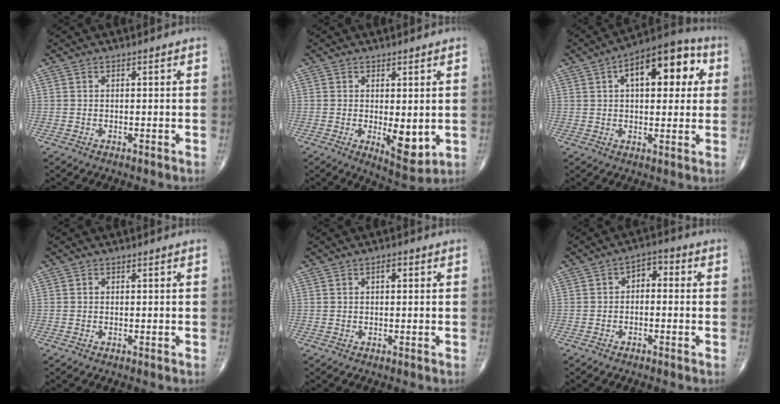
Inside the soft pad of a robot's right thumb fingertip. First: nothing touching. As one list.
[{"total": 6.6, "force": [-0.6, 2.7, 6.0], "torque": [-0.076, -0.019, 0.001]}, {"total": 15.9, "force": [4.7, 7.8, 13.0], "torque": [-0.146, 0.022, 0.061]}, {"total": 0.0}, {"total": 1.6, "force": [0.5, 0.7, 1.3], "torque": [-0.019, 0.004, 0.006]}, {"total": 3.9, "force": [-0.1, 2.5, 3.0], "torque": [-0.030, 0.022, -0.015]}]